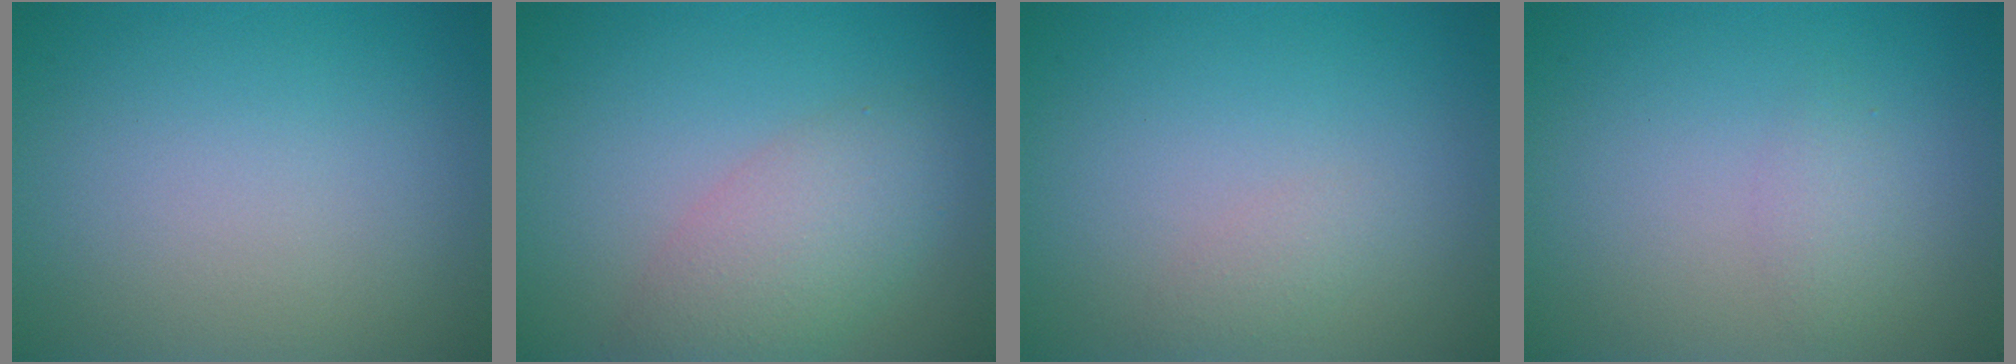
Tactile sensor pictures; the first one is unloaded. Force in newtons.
{"total": 4.5, "press": 4.5, "slide": 0.3}
{"total": 1.1, "press": 1.1, "slide": 0.0}
{"total": 1.3, "press": 1.3, "slide": 0.0}